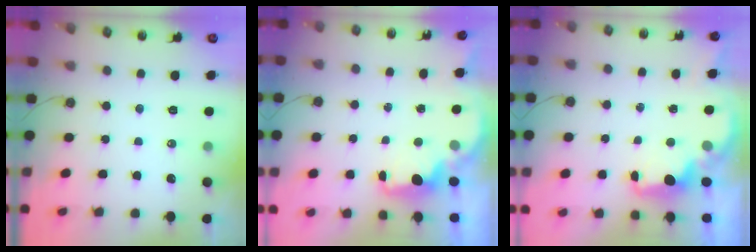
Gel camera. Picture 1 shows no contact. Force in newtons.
{"total": 2.2, "press": 2.1, "slide": 0.6}
{"total": 2.0, "press": 1.9, "slide": 0.8}